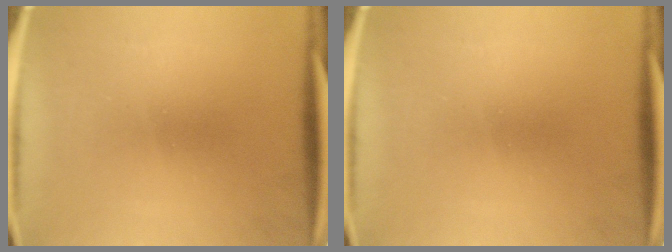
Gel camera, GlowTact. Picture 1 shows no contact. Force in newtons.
{"total": 0.0}